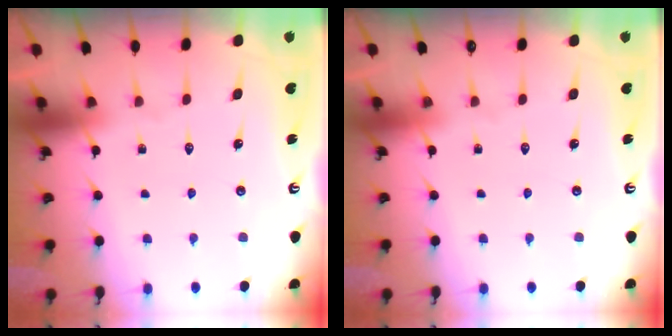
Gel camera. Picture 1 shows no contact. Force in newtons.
{"total": 0.0}